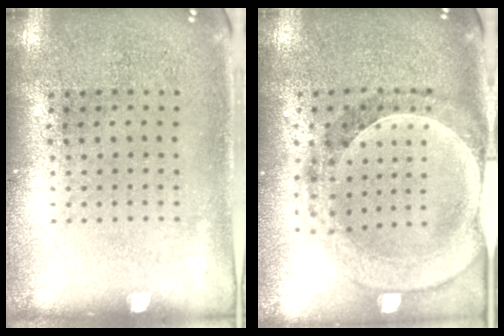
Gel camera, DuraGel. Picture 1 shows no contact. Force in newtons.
{"total": 1.5, "press": 1.5, "slide": 0.3}